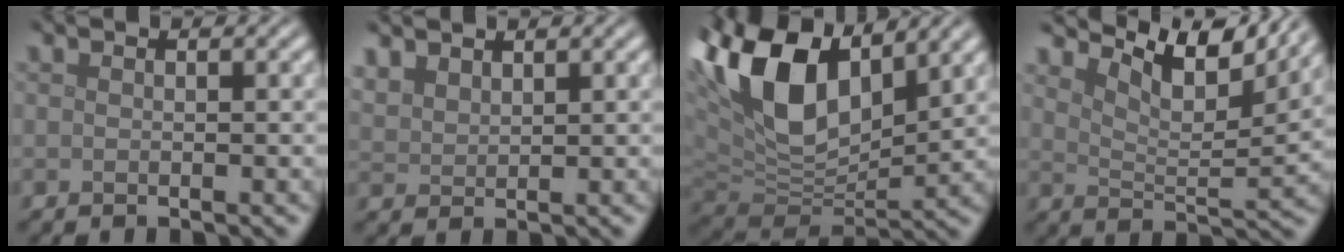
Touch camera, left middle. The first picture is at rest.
{"total": 2.5, "force": [2.1, 1.1, 0.9], "torque": [-0.026, 0.004, 0.050]}
{"total": 12.3, "force": [5.8, 6.8, 8.5], "torque": [-0.185, 0.018, 0.106]}
{"total": 7.6, "force": [5.8, 2.3, 4.4], "torque": [-0.074, 0.000, 0.096]}